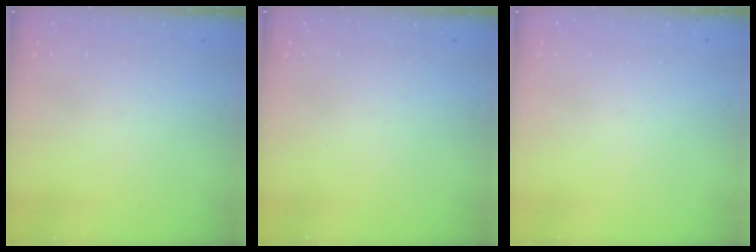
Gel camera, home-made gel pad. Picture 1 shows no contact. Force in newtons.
{"total": 0.0}
{"total": 0.0}